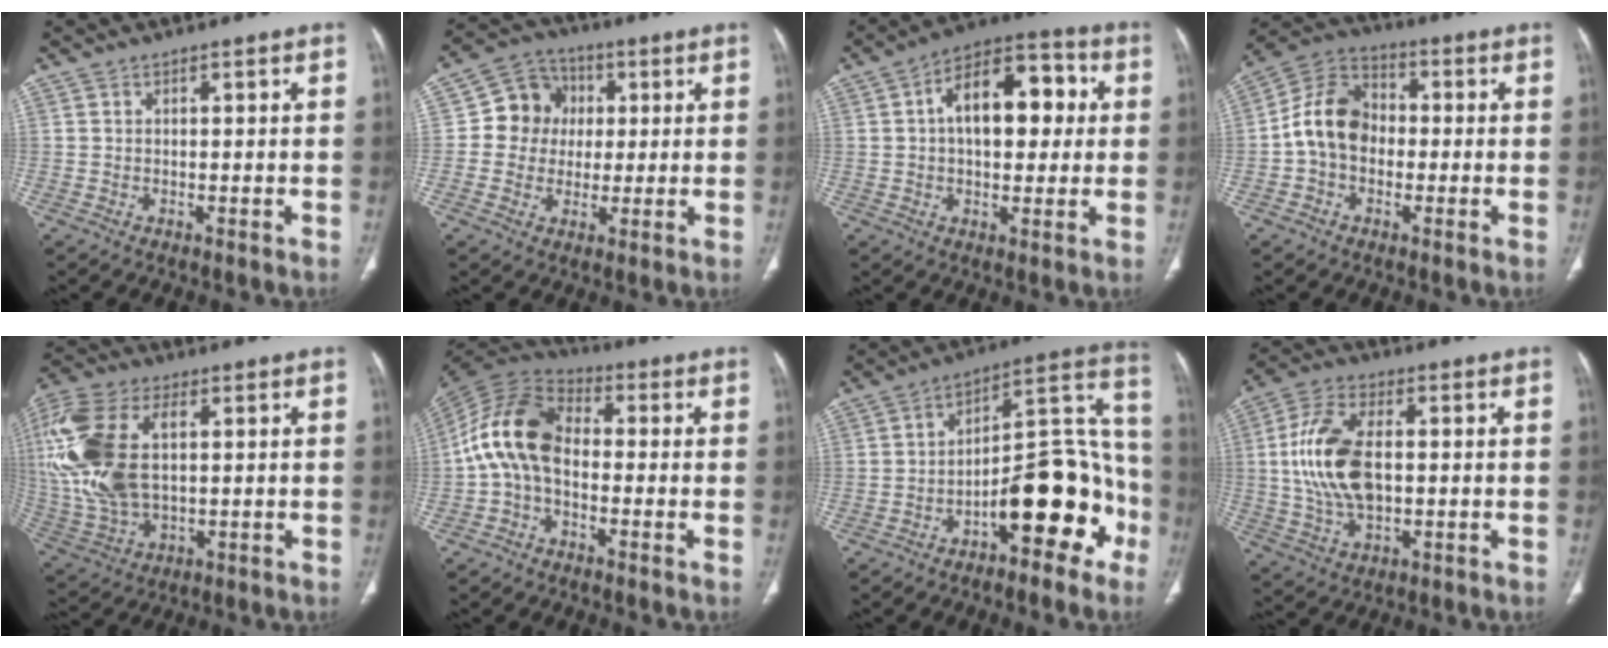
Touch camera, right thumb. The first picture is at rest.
{"total": 9.6, "force": [1.1, 8.8, 3.7], "torque": [-0.021, 0.011, 0.009]}
{"total": 15.9, "force": [2.6, 9.0, 12.8], "torque": [-0.164, 0.030, 0.033]}
{"total": 11.0, "force": [-1.0, 8.4, 7.1], "torque": [-0.115, 0.036, -0.033]}
{"total": 21.2, "force": [3.2, 11.9, 17.3], "torque": [-0.403, -0.002, 0.060]}
{"total": 12.6, "force": [-1.1, 8.1, 9.6], "torque": [-0.179, 0.031, -0.036]}
{"total": 17.8, "force": [-7.7, 7.5, 14.2], "torque": [-0.167, 0.097, -0.116]}
{"total": 14.3, "force": [0.6, 7.9, 12.0], "torque": [-0.240, 0.010, 0.011]}